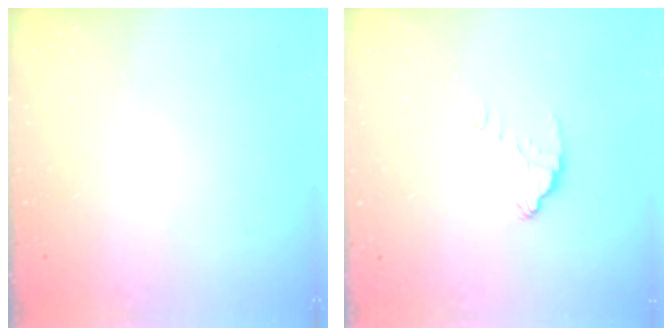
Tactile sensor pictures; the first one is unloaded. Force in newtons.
{"total": 2.8, "press": 2.8, "slide": 0.1}